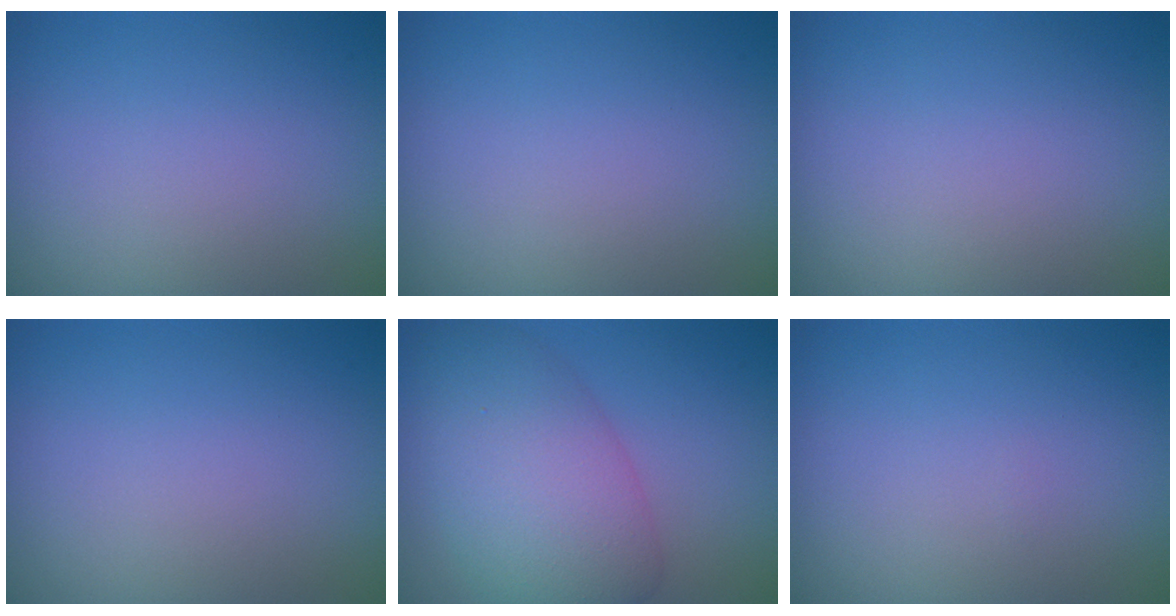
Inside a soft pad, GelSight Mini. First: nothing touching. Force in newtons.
{"total": 0.0}
{"total": 0.0}
{"total": 0.0}
{"total": 6.3, "press": 6.2, "slide": 0.6}
{"total": 0.0}